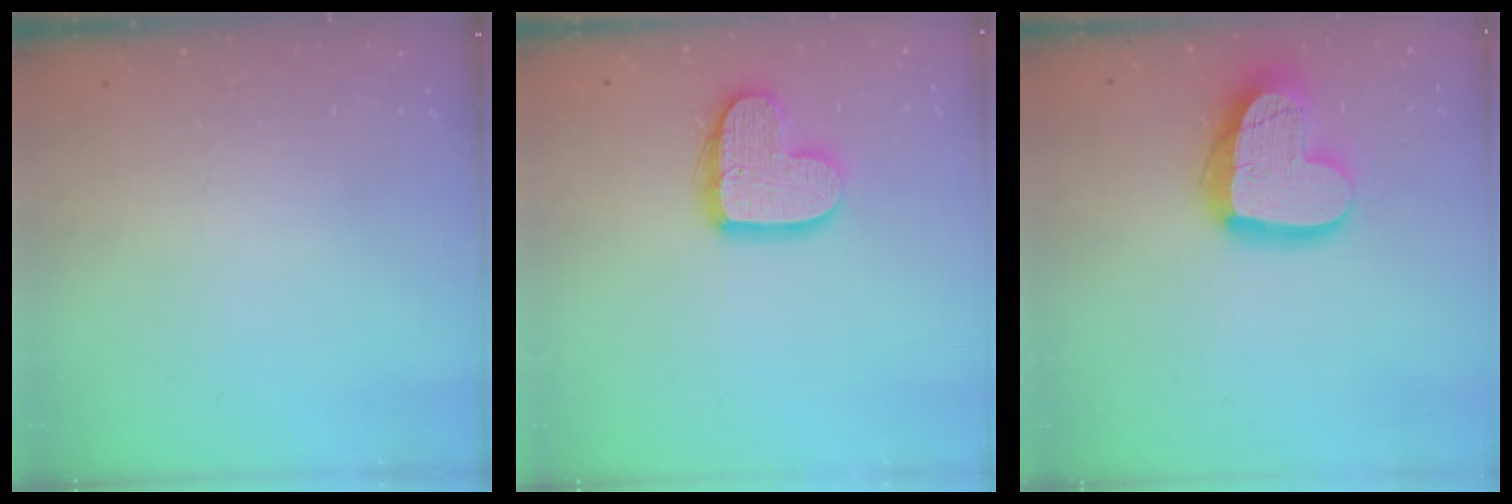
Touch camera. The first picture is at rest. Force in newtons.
{"total": 12.6, "press": 12.6, "slide": 0.9}
{"total": 17.8, "press": 17.7, "slide": 1.7}